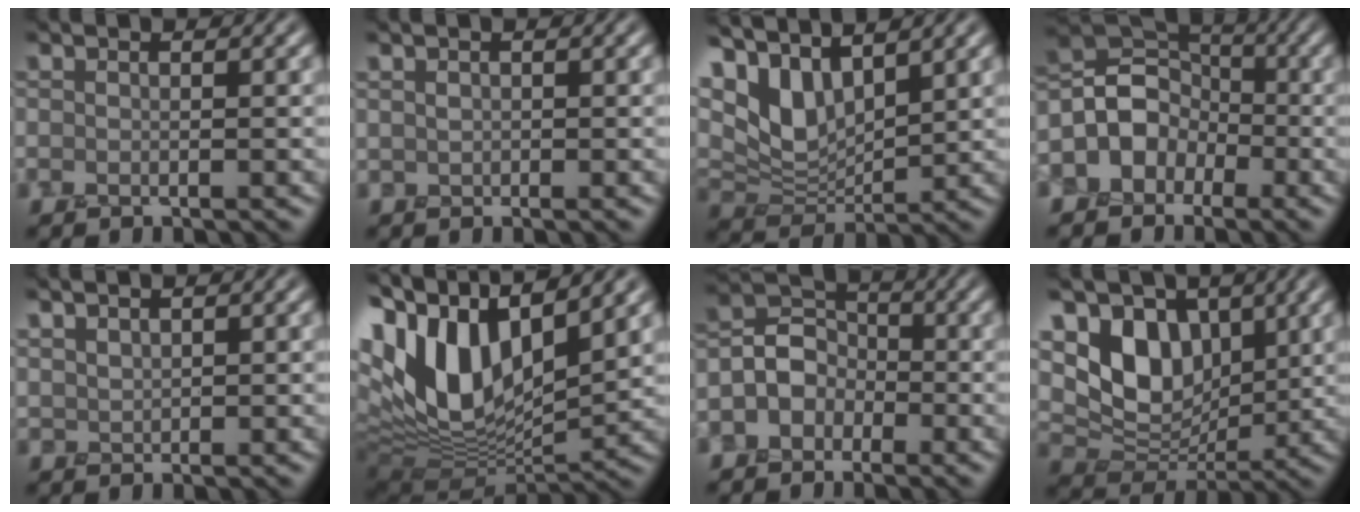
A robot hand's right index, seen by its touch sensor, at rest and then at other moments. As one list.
[{"total": 0.8, "force": [0.3, 0.6, 0.4], "torque": [-0.006, 0.002, 0.003]}, {"total": 6.5, "force": [4.0, 3.0, 4.2], "torque": [-0.095, 0.002, 0.072]}, {"total": 5.9, "force": [-1.8, 4.8, 2.9], "torque": [-0.028, 0.011, -0.050]}, {"total": 1.5, "force": [1.2, 0.7, 0.5], "torque": [-0.013, 0.002, 0.030]}, {"total": 13.1, "force": [5.2, 6.9, 9.9], "torque": [-0.184, 0.013, 0.091]}, {"total": 3.7, "force": [-1.4, 3.0, 1.5], "torque": [-0.010, 0.008, -0.037]}, {"total": 7.8, "force": [2.6, 5.3, 5.1], "torque": [-0.101, -0.010, 0.036]}]